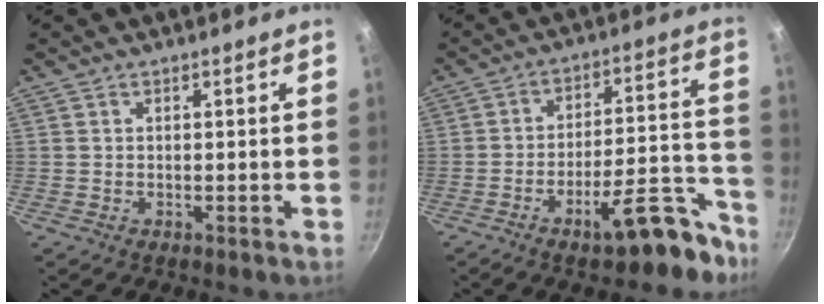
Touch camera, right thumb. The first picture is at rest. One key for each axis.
{"total": 15.2, "fx": -9.6, "fy": 5.2, "fz": 10.6, "tx": -0.103, "ty": 0.086, "tz": -0.140}